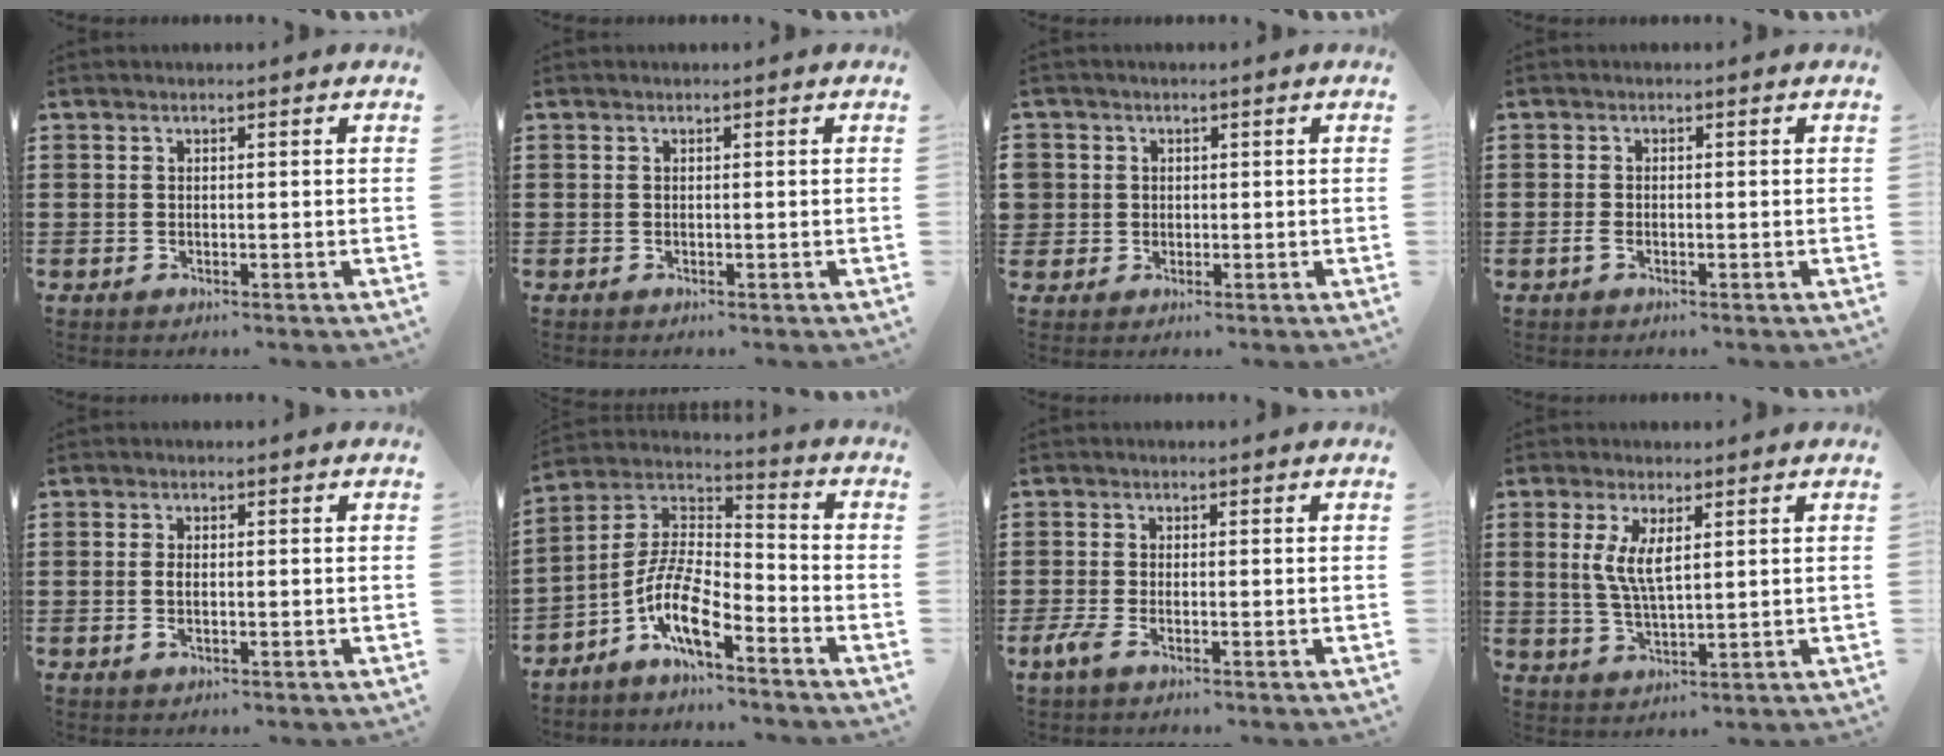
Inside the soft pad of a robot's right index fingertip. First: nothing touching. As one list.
[{"total": 0.0}, {"total": 2.0, "force": [0.2, 2.0, 0.1], "torque": [-0.012, 0.010, 0.001]}, {"total": 1.1, "force": [-0.5, 0.4, 0.9], "torque": [-0.025, -0.006, -0.010]}, {"total": 1.8, "force": [-0.2, 0.7, 1.6], "torque": [-0.039, -0.003, -0.007]}, {"total": 9.3, "force": [-5.7, 2.7, 6.9], "torque": [-0.165, -0.021, -0.117]}, {"total": 2.2, "force": [-1.1, 0.4, 1.8], "torque": [-0.052, -0.013, -0.025]}, {"total": 5.2, "force": [1.5, 1.7, 4.7], "torque": [-0.097, 0.004, 0.025]}]